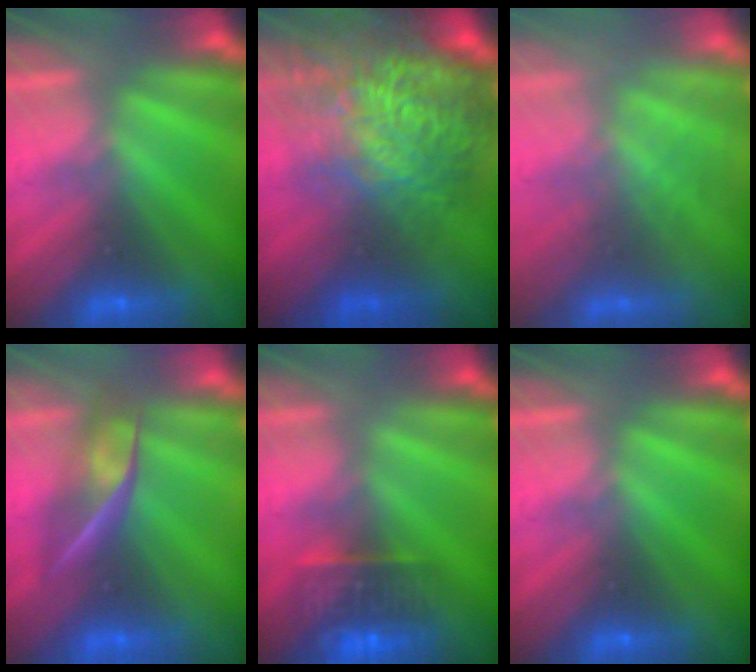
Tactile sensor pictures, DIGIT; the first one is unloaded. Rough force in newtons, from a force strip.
{"total": 7.7}
{"total": 3.0}
{"total": 2.4}
{"total": 8.5}
{"total": 0.0}